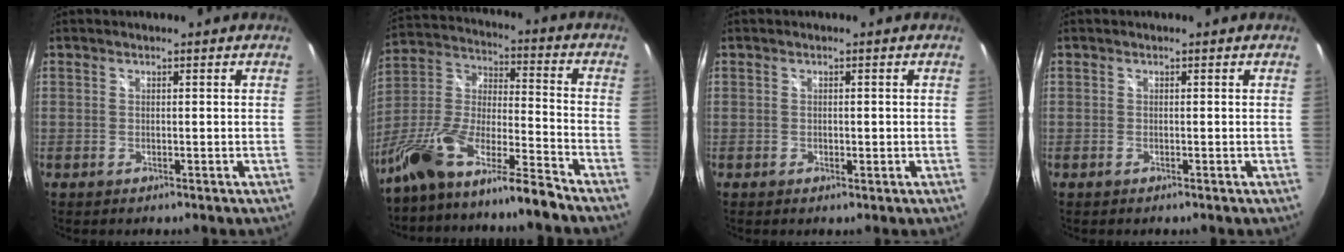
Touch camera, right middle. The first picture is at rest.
{"total": 15.7, "force": [-12.4, 0.8, 9.6], "torque": [-0.185, -0.020, -0.234]}
{"total": 0.9, "force": [-0.2, 0.5, 0.8], "torque": [-0.010, 0.001, -0.001]}
{"total": 0.0}